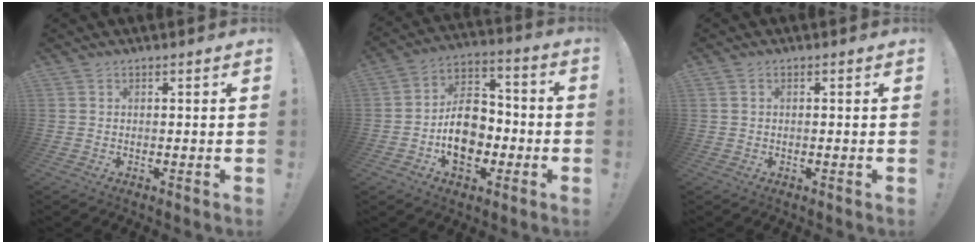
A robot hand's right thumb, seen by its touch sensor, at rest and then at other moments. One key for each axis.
{"total": 15.1, "fx": -3.8, "fy": 10.8, "fz": 9.8, "tx": -0.157, "ty": 0.028, "tz": -0.063}
{"total": 0.6, "fx": -0.2, "fy": 0.4, "fz": 0.5, "tx": -0.013, "ty": 0.004, "tz": -0.002}